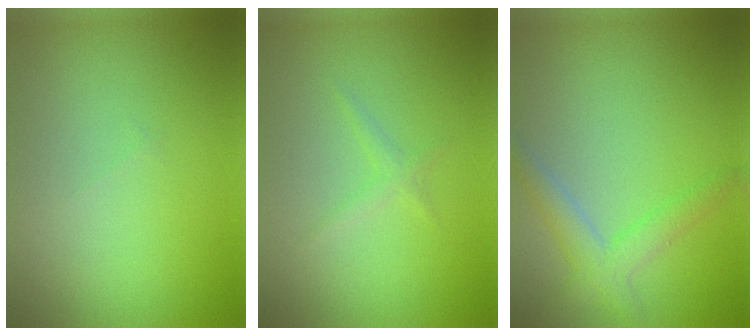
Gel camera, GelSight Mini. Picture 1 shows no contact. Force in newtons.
{"total": 0.9, "press": 0.9, "slide": 0.0}
{"total": 3.0, "press": 3.0, "slide": 0.1}